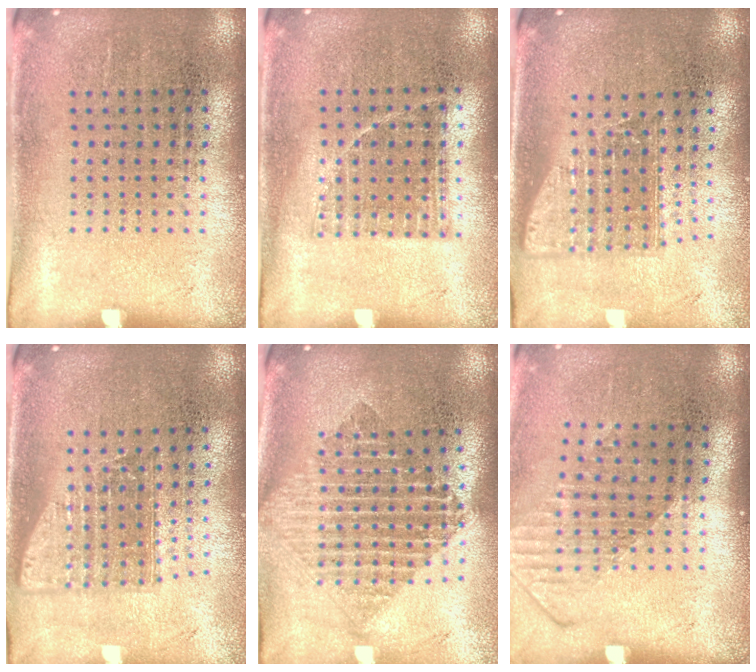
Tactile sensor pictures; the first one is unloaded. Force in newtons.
{"total": 0.8, "press": 0.7, "slide": 0.3}
{"total": 1.6, "press": 1.2, "slide": 1.0}
{"total": 1.6, "press": 1.2, "slide": 1.0}
{"total": 2.0, "press": 1.6, "slide": 1.1}
{"total": 1.6, "press": 1.2, "slide": 1.1}